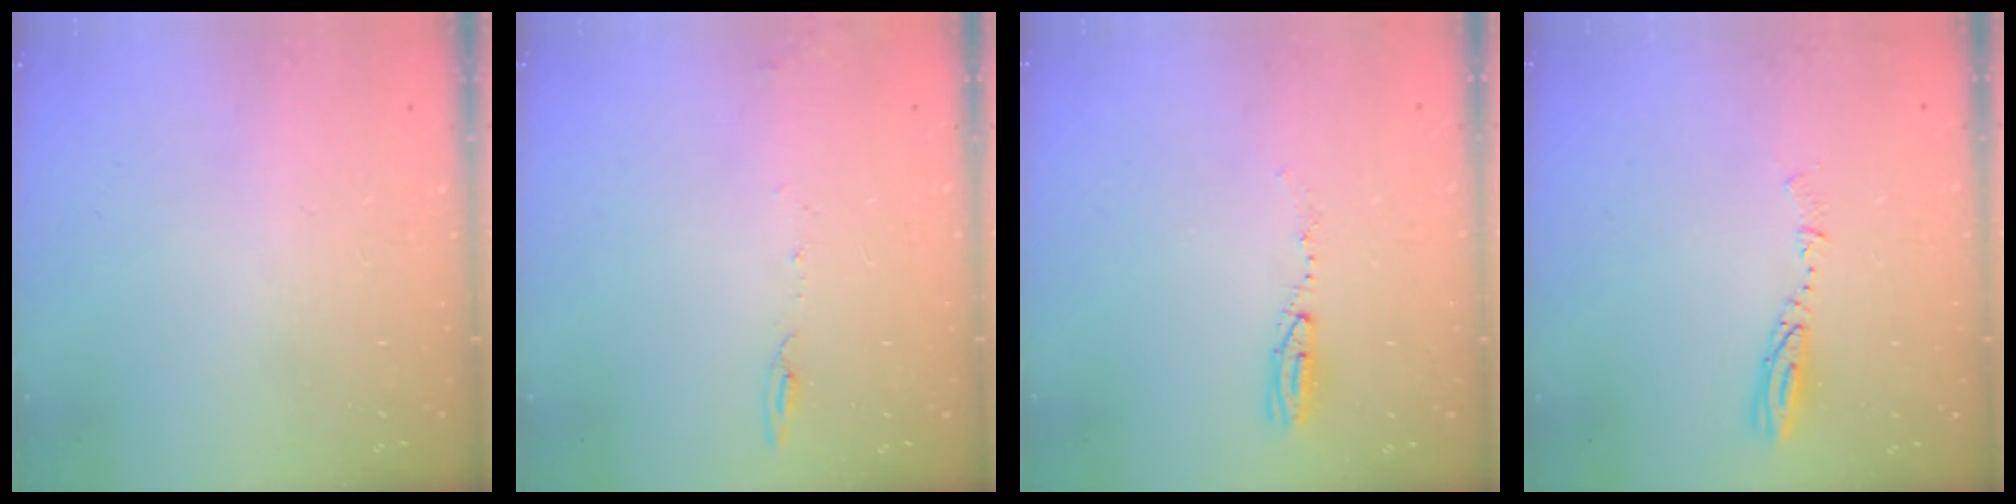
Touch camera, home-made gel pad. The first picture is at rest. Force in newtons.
{"total": 5.6, "press": 5.5, "slide": 0.7}
{"total": 4.0, "press": 3.5, "slide": 2.0}
{"total": 3.9, "press": 3.9, "slide": 0.3}